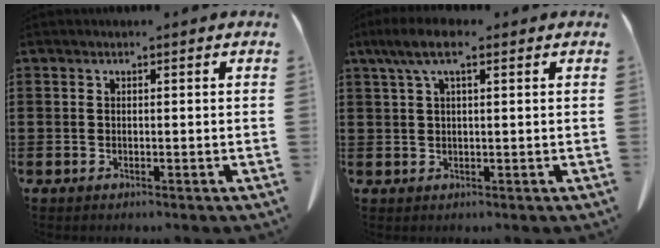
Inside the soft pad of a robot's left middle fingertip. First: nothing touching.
{"total": 5.2, "force": [2.4, 1.3, 4.4], "torque": [-0.090, 0.008, 0.041]}